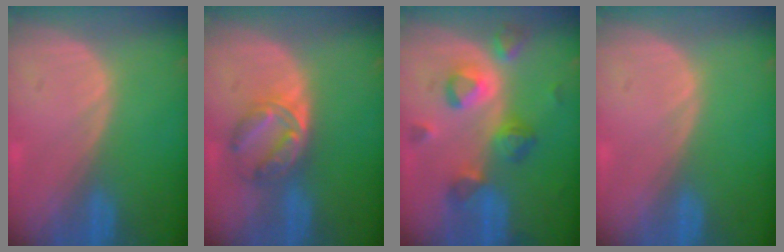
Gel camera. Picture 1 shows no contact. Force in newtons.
{"total": 5.8, "press": 5.6, "slide": 1.7}
{"total": 7.8, "press": 7.5, "slide": 2.0}
{"total": 0.0}